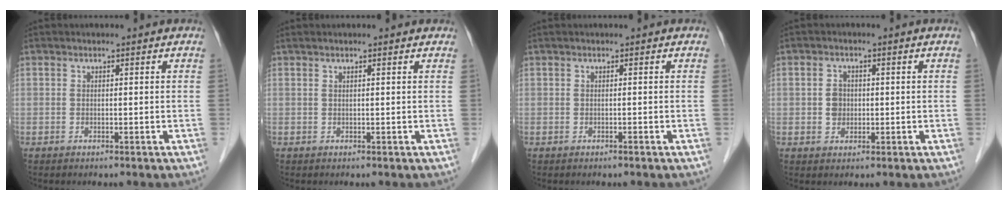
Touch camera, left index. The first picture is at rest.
{"total": 1.4, "force": [1.2, 0.0, 0.8], "torque": [-0.018, 0.022, 0.019]}
{"total": 0.6, "force": [-0.3, -0.1, 0.5], "torque": [-0.006, 0.003, -0.004]}
{"total": 2.7, "force": [-0.1, 2.2, 1.4], "torque": [-0.029, 0.009, 0.000]}